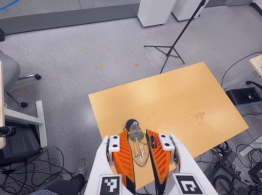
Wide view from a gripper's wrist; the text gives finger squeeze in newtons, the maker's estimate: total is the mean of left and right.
{"total": 23.7, "left": 25.8, "right": 21.6}